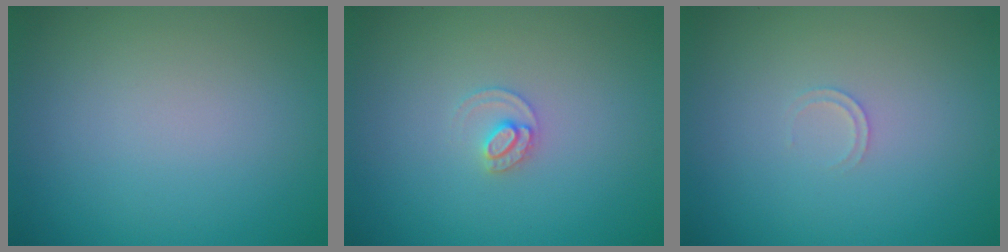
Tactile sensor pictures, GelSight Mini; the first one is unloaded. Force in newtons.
{"total": 1.5, "press": 1.5, "slide": 0.2}
{"total": 0.7, "press": 0.7, "slide": 0.1}